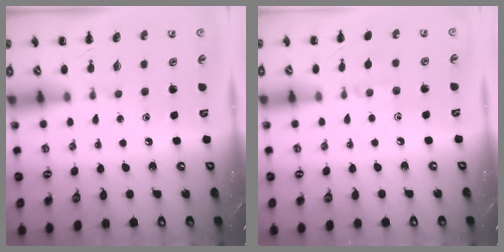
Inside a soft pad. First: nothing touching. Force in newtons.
{"total": 3.9, "press": 3.6, "slide": 1.5}